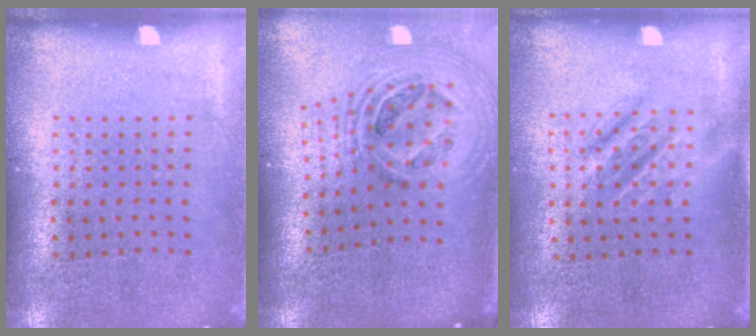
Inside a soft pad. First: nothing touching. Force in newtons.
{"total": 2.0, "press": 1.6, "slide": 1.3}
{"total": 1.5, "press": 1.3, "slide": 0.8}